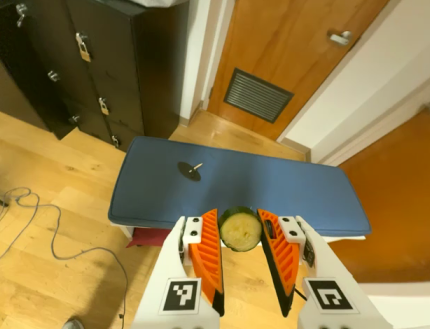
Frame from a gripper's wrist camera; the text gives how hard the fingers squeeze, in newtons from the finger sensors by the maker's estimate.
{"total": 7.8, "left": 8.0, "right": 7.7}